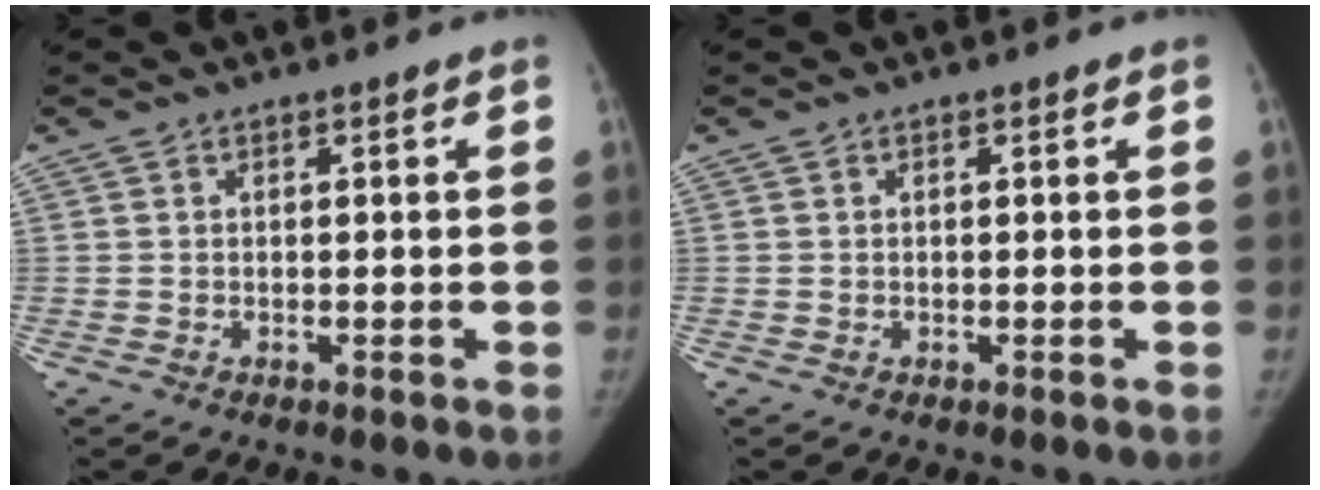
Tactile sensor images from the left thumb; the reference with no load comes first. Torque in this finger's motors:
{"motor_torque": [0.14, 0.04, -0.41, -0.13, 0.01]}